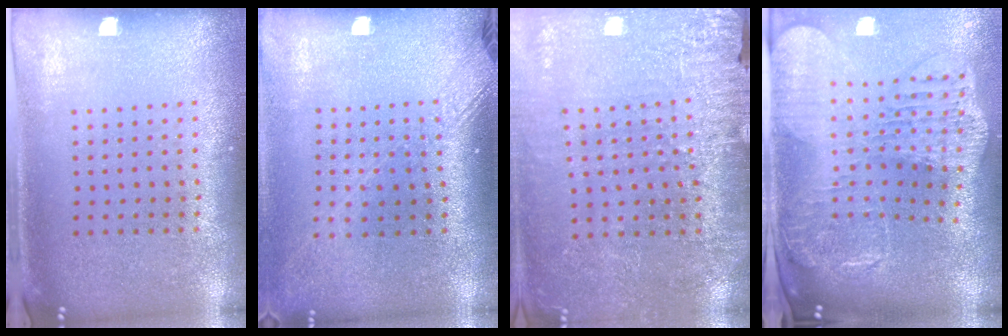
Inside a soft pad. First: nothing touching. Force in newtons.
{"total": 1.8, "press": 1.4, "slide": 1.2}
{"total": 2.9, "press": 2.9, "slide": 0.3}
{"total": 3.3, "press": 2.6, "slide": 2.0}